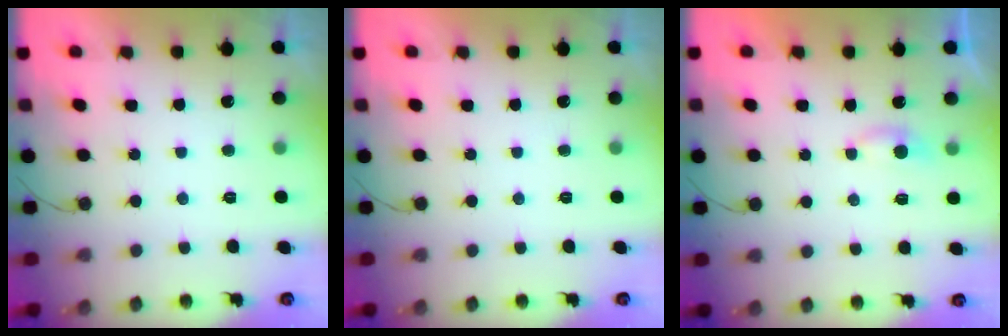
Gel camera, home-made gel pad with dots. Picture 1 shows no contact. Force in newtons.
{"total": 0.0}
{"total": 2.7, "press": 2.6, "slide": 0.5}